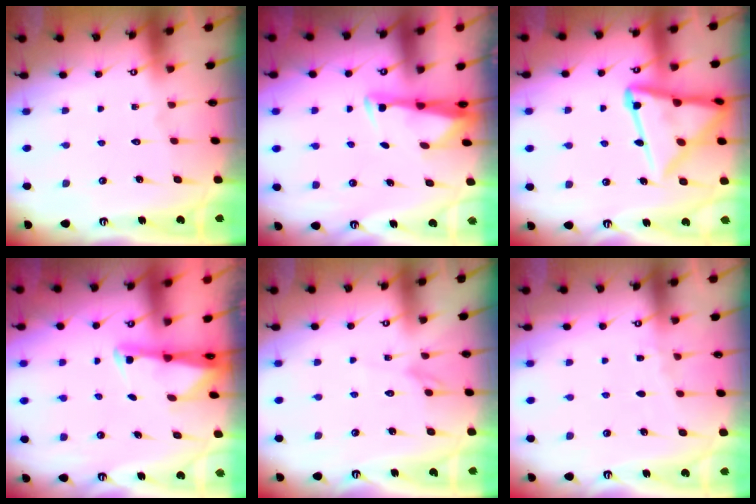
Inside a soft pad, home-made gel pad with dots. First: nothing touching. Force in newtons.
{"total": 3.2, "press": 3.1, "slide": 0.8}
{"total": 16.8, "press": 16.8, "slide": 1.6}
{"total": 2.0, "press": 2.0, "slide": 0.3}
{"total": 2.5, "press": 2.5, "slide": 0.3}
{"total": 2.9, "press": 2.8, "slide": 0.5}